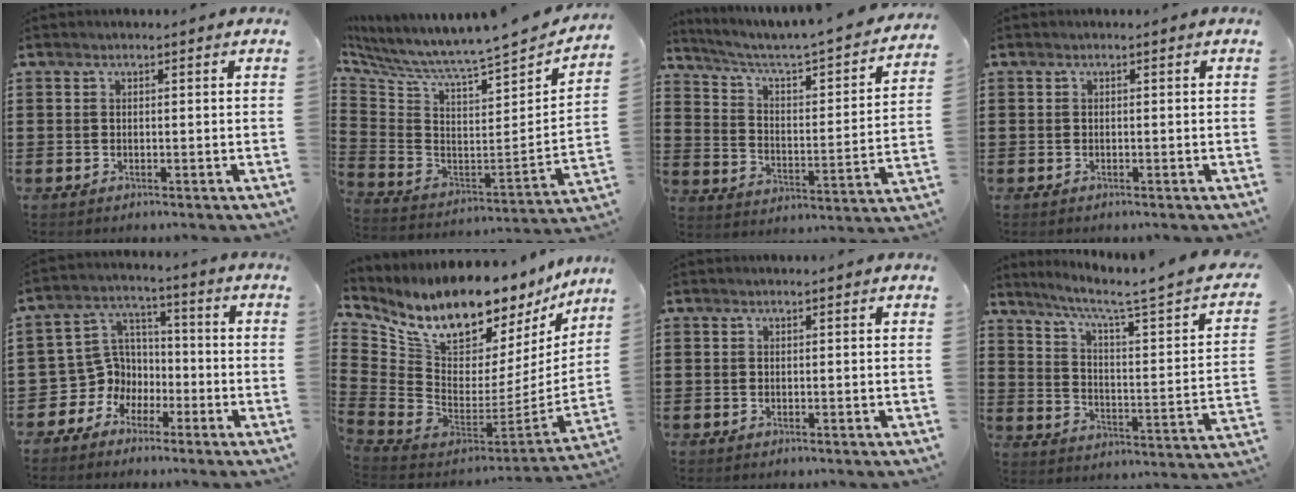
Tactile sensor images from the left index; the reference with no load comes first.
{"total": 5.7, "force": [5.1, -0.4, 2.5], "torque": [-0.076, -0.063, 0.072]}
{"total": 3.3, "force": [2.5, 0.7, 2.0], "torque": [-0.058, -0.035, 0.029]}
{"total": 0.0}
{"total": 7.0, "force": [-2.2, 6.4, 1.5], "torque": [-0.070, 0.002, -0.048]}
{"total": 10.9, "force": [9.1, 4.2, 4.3], "torque": [-0.111, -0.092, 0.159]}
{"total": 0.0}
{"total": 4.2, "force": [2.5, -0.1, 3.3], "torque": [-0.080, -0.029, 0.028]}